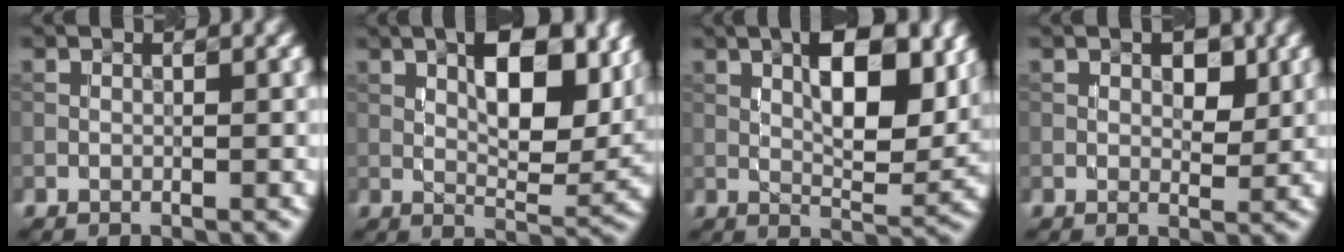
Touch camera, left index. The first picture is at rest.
{"total": 9.1, "force": [3.4, 3.8, 7.6], "torque": [-0.108, 0.001, 0.055]}
{"total": 8.1, "force": [2.6, 3.2, 7.0], "torque": [-0.098, 0.003, 0.043]}
{"total": 2.6, "force": [0.9, 1.4, 2.0], "torque": [-0.021, -0.001, 0.016]}